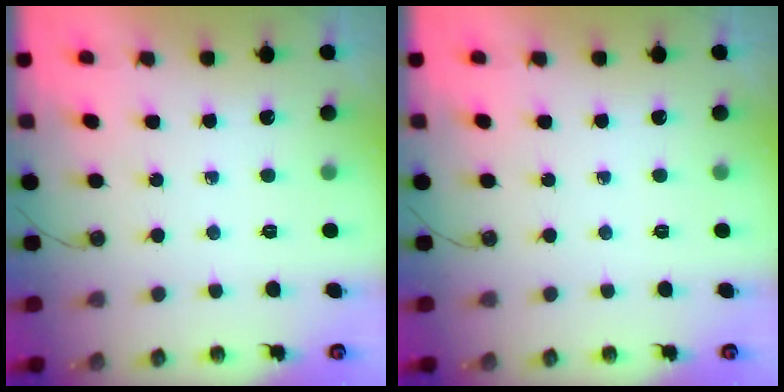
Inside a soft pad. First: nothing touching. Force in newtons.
{"total": 0.0}